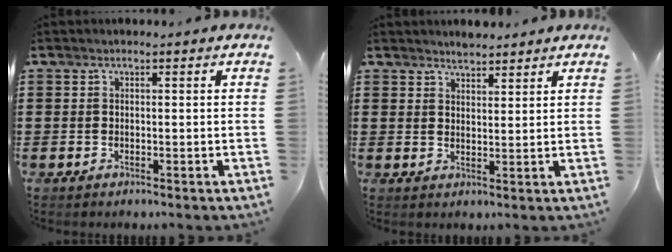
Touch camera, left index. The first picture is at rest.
{"total": 2.2, "force": [2.2, 0.4, 0.2], "torque": [-0.009, 0.001, 0.042]}